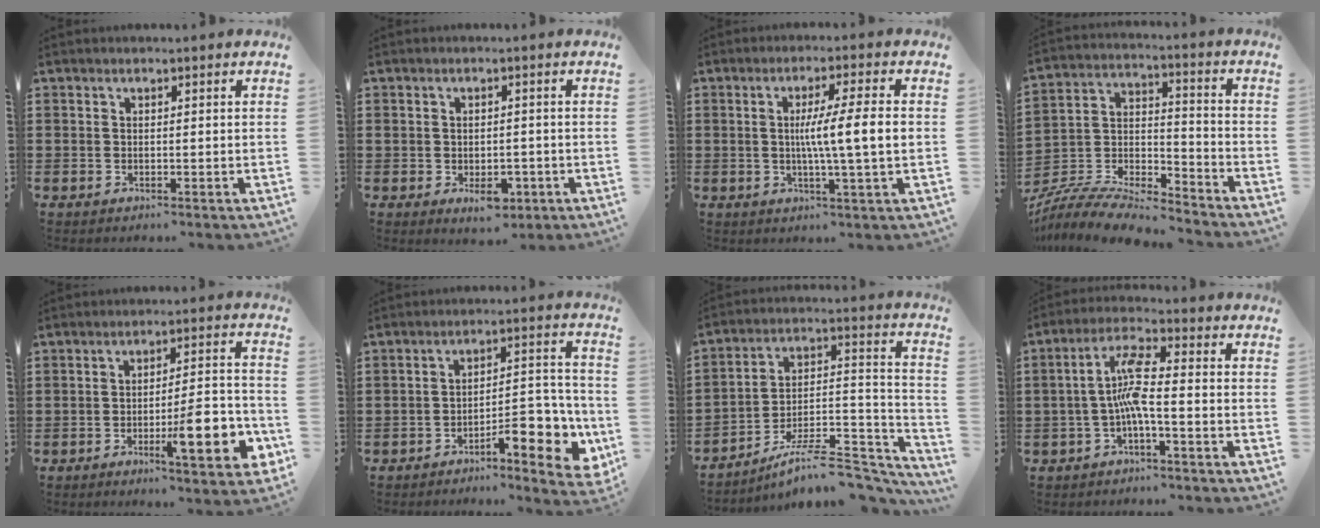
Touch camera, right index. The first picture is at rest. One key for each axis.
{"total": 4.4, "fx": -1.6, "fy": 2.6, "fz": 3.2, "tx": -0.045, "ty": 0.005, "tz": -0.027}
{"total": 7.4, "fx": 0.3, "fy": -0.3, "fz": 7.4, "tx": -0.133, "ty": -0.005, "tz": -0.003}
{"total": 8.4, "fx": -7.9, "fy": 1.1, "fz": 2.5, "tx": -0.057, "ty": 0.001, "tz": -0.160}
{"total": 10.6, "fx": -4.4, "fy": 2.4, "fz": 9.3, "tx": -0.129, "ty": 0.000, "tz": -0.073}
{"total": 8.8, "fx": -4.8, "fy": 2.5, "fz": 6.9, "tx": -0.083, "ty": 0.003, "tz": -0.085}
{"total": 8.8, "fx": -6.9, "fy": 1.9, "fz": 5.1, "tx": -0.077, "ty": 0.009, "tz": -0.130}
{"total": 6.7, "fx": -1.6, "fy": 1.2, "fz": 6.4, "tx": -0.137, "ty": 0.000, "tz": -0.037}